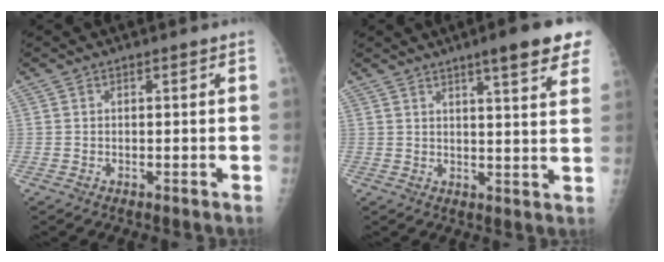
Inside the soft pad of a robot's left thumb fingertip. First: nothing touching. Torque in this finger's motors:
{"motor_torque": [3.09, 1.91, 0.89, -0.63, 0.09]}